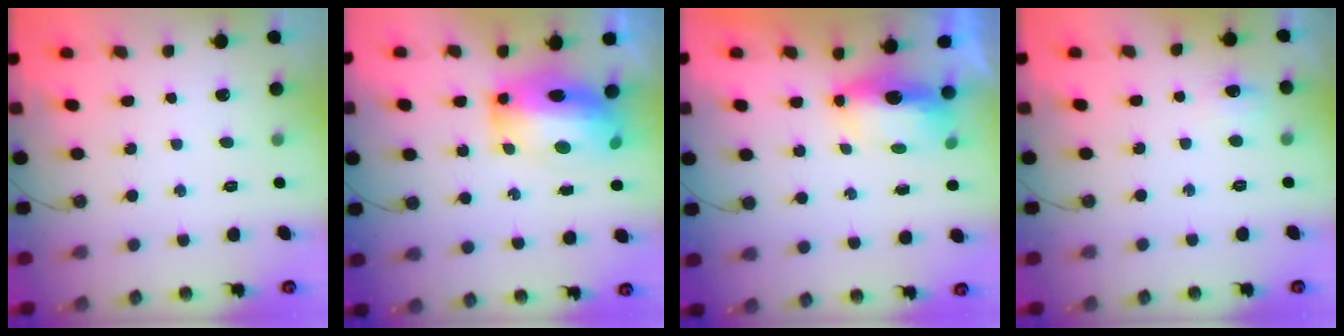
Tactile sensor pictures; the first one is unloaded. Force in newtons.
{"total": 17.2, "press": 17.2, "slide": 1.6}
{"total": 15.8, "press": 9.3, "slide": 12.8}
{"total": 6.7, "press": 6.7, "slide": 0.7}